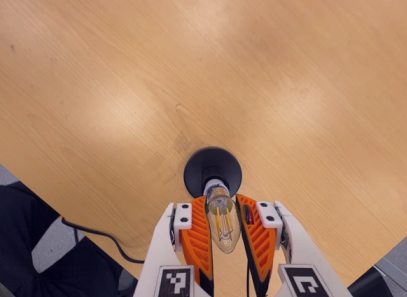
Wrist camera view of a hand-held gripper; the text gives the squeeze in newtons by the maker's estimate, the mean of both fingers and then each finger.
{"total": 20.0, "left": 21.2, "right": 18.8}